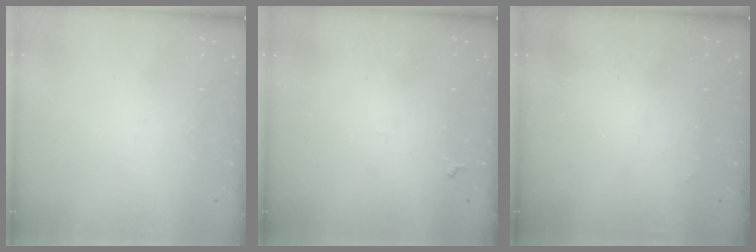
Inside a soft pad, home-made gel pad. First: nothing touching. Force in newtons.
{"total": 4.9, "press": 4.8, "slide": 0.4}
{"total": 1.9, "press": 1.8, "slide": 0.4}